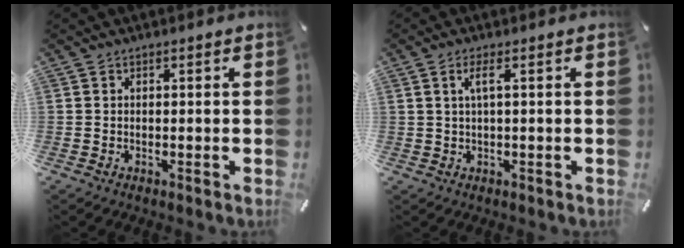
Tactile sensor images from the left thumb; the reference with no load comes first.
{"total": 3.0, "force": [0.8, 0.5, 2.8], "torque": [-0.056, 0.003, 0.012]}